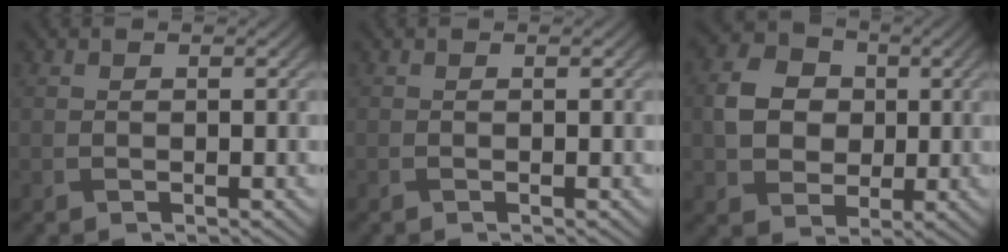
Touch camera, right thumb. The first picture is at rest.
{"total": 0.0}
{"total": 6.9, "force": [0.5, 5.8, 3.6], "torque": [-0.082, 0.009, -0.002]}